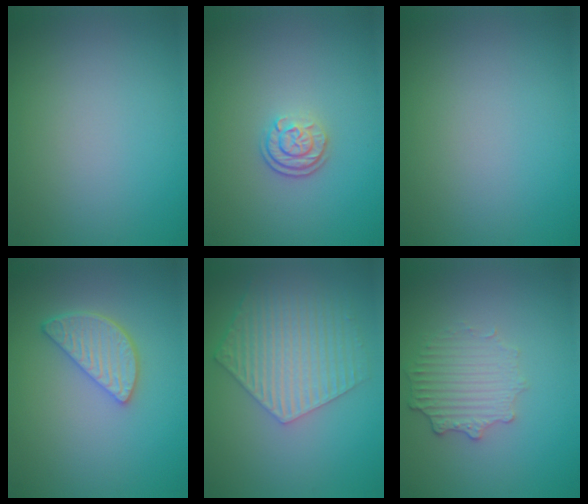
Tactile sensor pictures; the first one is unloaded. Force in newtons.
{"total": 2.2, "press": 1.8, "slide": 1.3}
{"total": 0.0}
{"total": 3.7, "press": 3.1, "slide": 2.0}
{"total": 6.4, "press": 4.9, "slide": 4.1}
{"total": 2.8, "press": 2.5, "slide": 1.4}